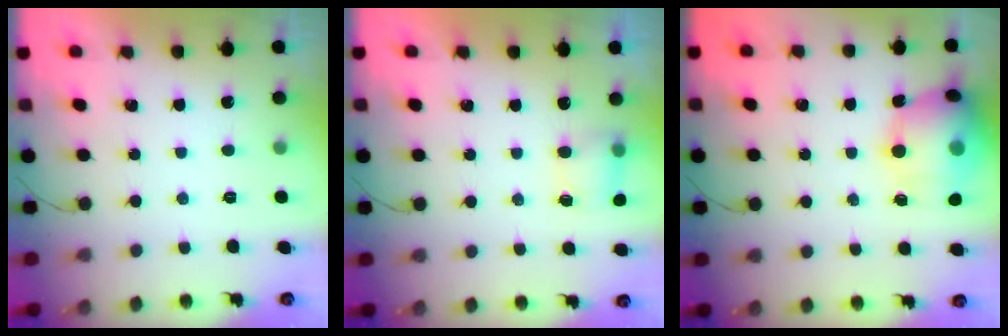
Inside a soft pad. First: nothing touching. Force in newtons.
{"total": 6.1, "press": 6.0, "slide": 1.1}
{"total": 16.4, "press": 16.1, "slide": 3.3}